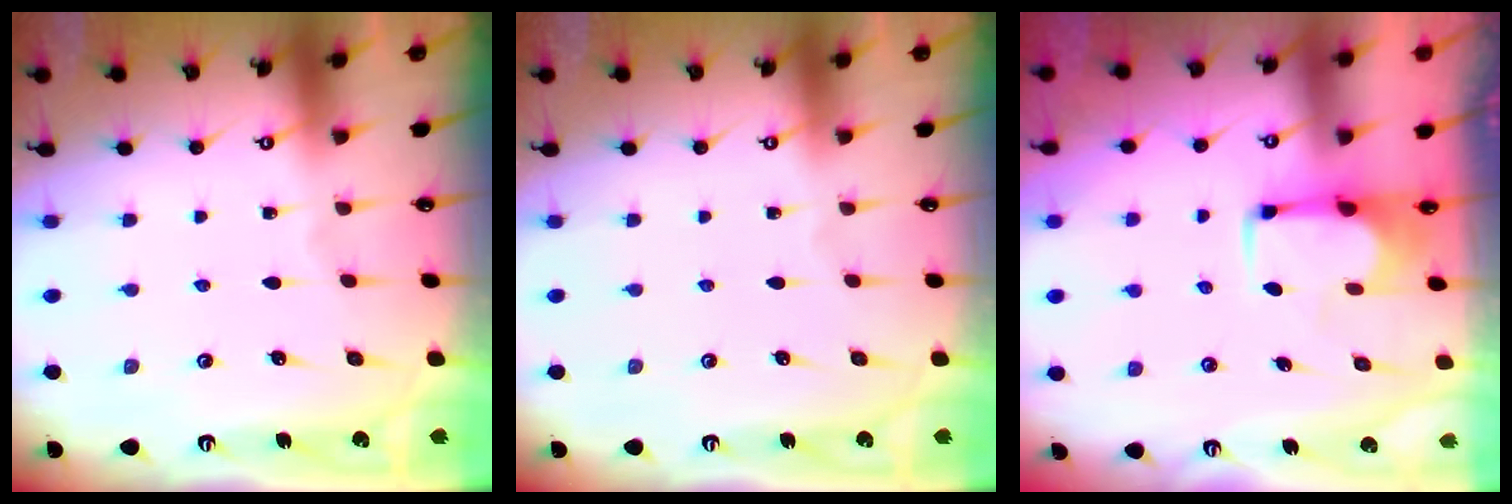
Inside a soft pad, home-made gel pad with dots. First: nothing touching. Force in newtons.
{"total": 0.0}
{"total": 1.6, "press": 1.5, "slide": 0.6}